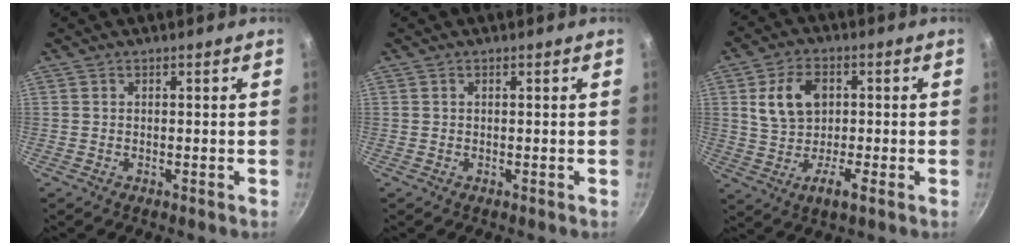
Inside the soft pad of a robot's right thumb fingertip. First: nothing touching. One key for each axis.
{"total": 0.0}
{"total": 10.6, "fx": 1.1, "fy": 6.5, "fz": 8.3, "tx": -0.143, "ty": 0.003, "tz": 0.023}